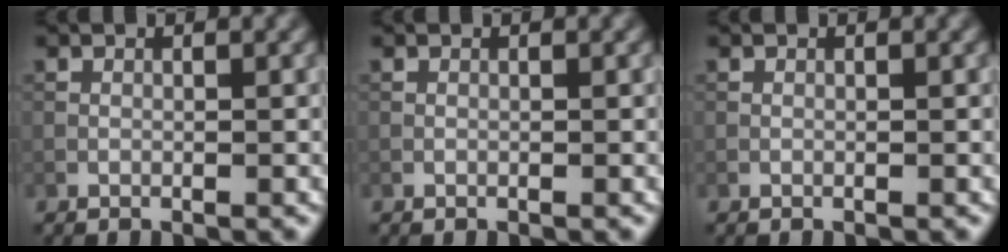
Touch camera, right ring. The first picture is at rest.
{"total": 0.0}
{"total": 0.0}